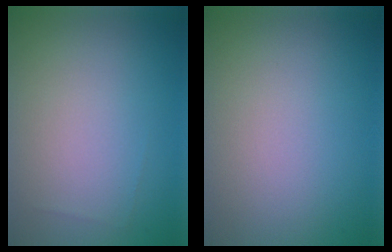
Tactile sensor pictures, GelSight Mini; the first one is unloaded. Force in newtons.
{"total": 0.0}